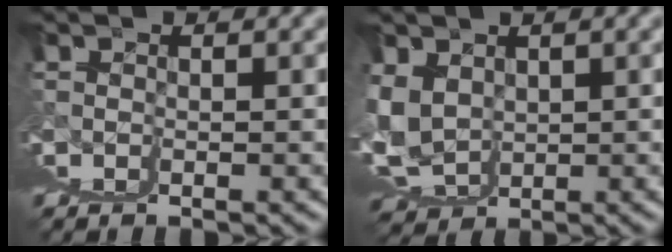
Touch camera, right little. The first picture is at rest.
{"total": 6.8, "force": [2.0, 5.5, 3.4], "torque": [-0.050, -0.029, 0.051]}